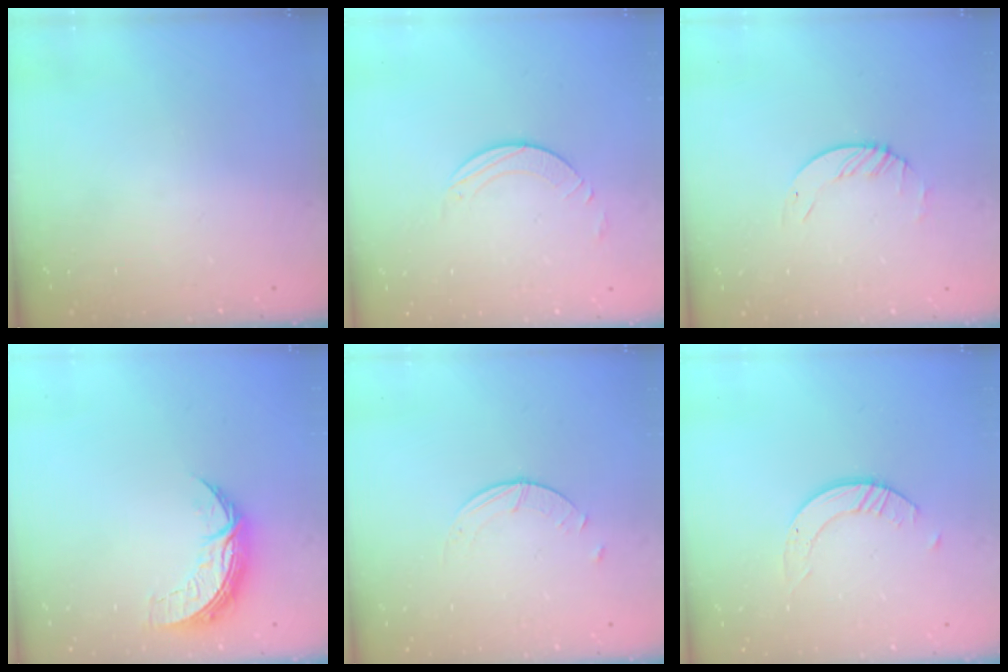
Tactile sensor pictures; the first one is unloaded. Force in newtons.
{"total": 2.8, "press": 2.8, "slide": 0.2}
{"total": 1.6, "press": 1.6, "slide": 0.2}
{"total": 7.5, "press": 7.5, "slide": 0.5}
{"total": 0.9, "press": 0.9, "slide": 0.2}
{"total": 2.6, "press": 2.5, "slide": 0.3}